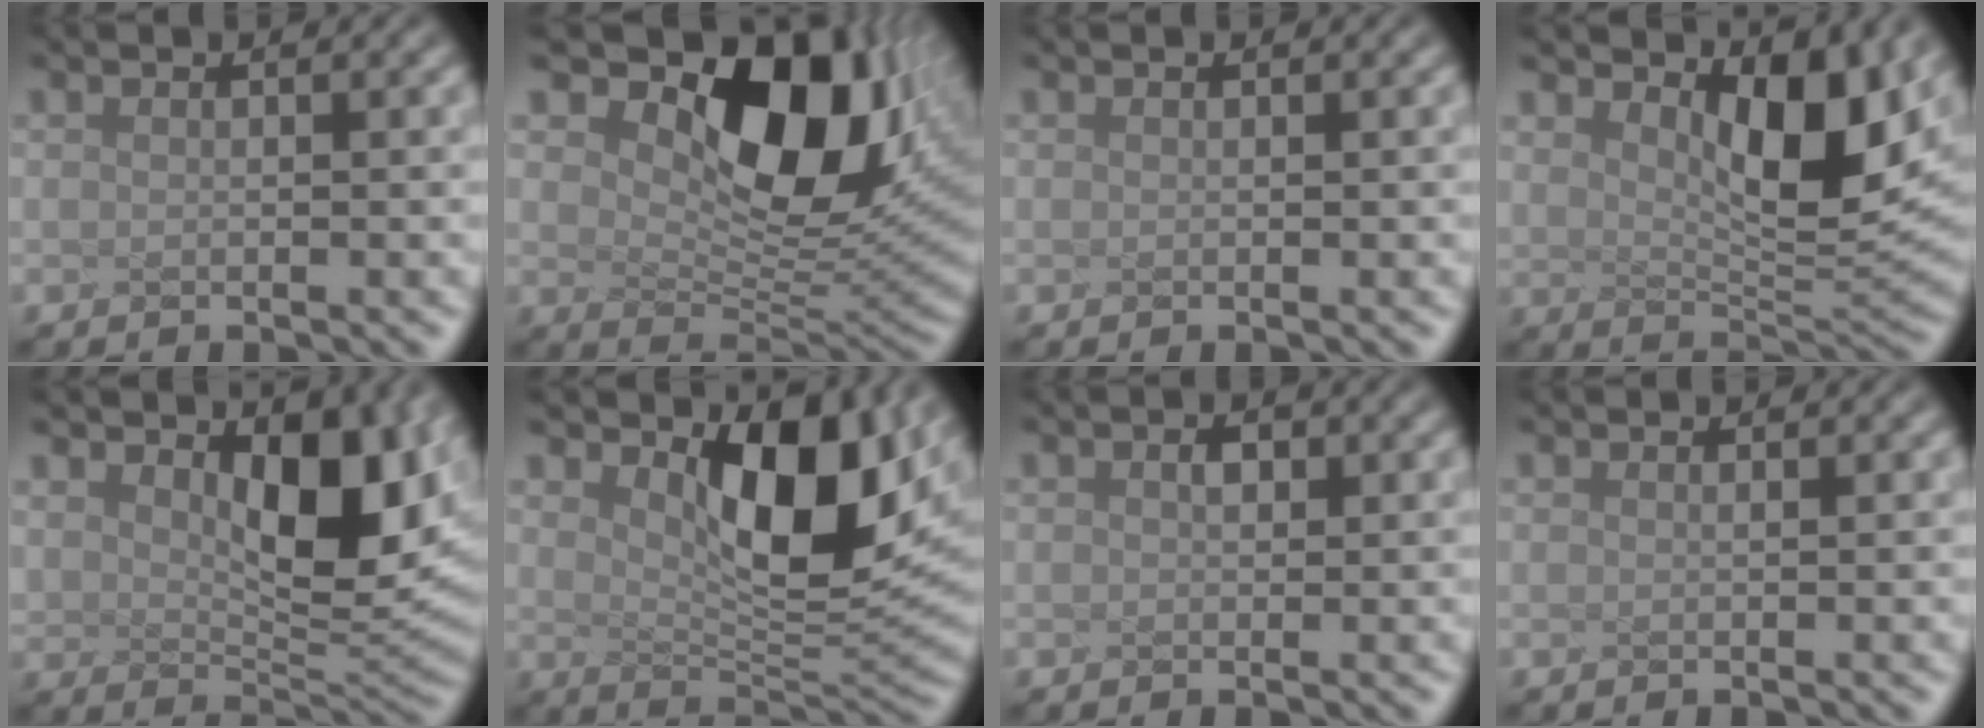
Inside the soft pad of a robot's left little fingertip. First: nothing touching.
{"total": 7.7, "force": [3.1, 4.3, 5.6], "torque": [-0.109, -0.017, 0.089]}
{"total": 0.0}
{"total": 5.9, "force": [2.7, 1.6, 5.0], "torque": [-0.108, -0.021, 0.084]}
{"total": 6.9, "force": [2.5, 3.0, 5.8], "torque": [-0.112, -0.019, 0.080]}
{"total": 6.8, "force": [2.0, 2.4, 6.0], "torque": [-0.123, -0.024, 0.071]}
{"total": 1.5, "force": [-0.9, -0.9, -0.7], "torque": [-0.021, -0.007, 0.025]}
{"total": 0.0}